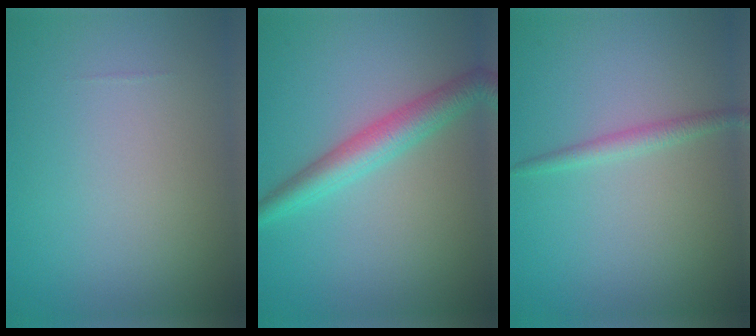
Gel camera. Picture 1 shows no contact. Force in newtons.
{"total": 3.8, "press": 3.8, "slide": 0.1}
{"total": 1.4, "press": 1.4, "slide": 0.1}